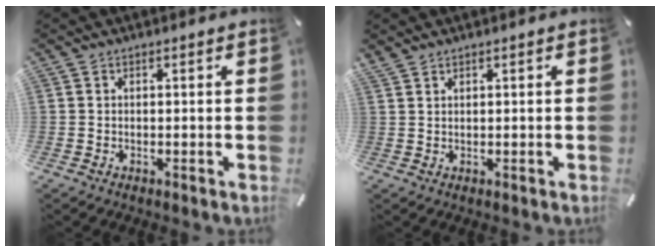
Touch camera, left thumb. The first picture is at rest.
{"total": 1.1, "force": [1.0, 0.1, 0.4], "torque": [-0.009, -0.001, 0.018]}